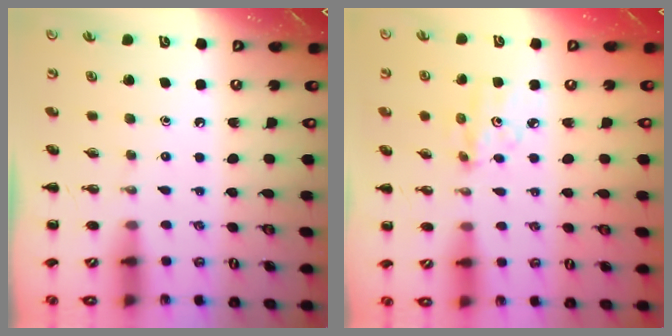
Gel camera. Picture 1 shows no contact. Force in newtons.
{"total": 6.5, "press": 6.4, "slide": 1.0}